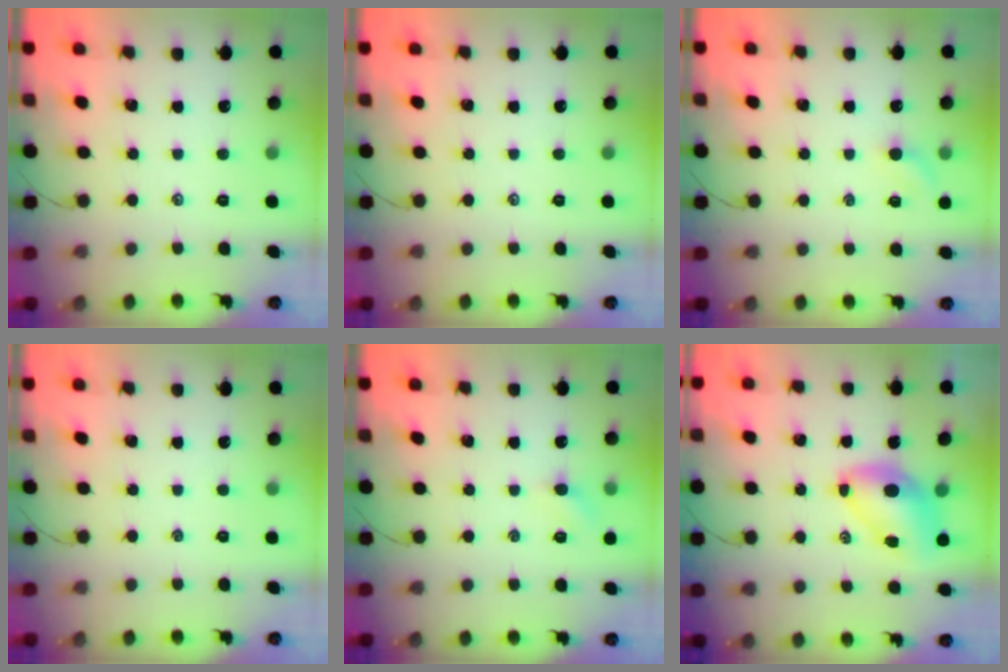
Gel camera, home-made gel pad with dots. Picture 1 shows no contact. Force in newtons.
{"total": 0.0}
{"total": 4.0, "press": 3.8, "slide": 1.1}
{"total": 0.0}
{"total": 3.5, "press": 3.3, "slide": 1.2}
{"total": 8.7, "press": 8.4, "slide": 2.2}